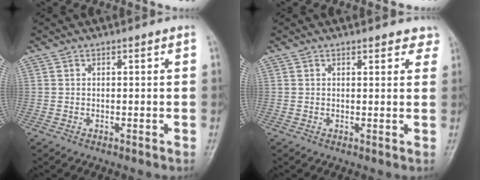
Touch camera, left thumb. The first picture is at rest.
{"total": 4.1, "force": [3.4, 1.7, 1.5], "torque": [0.014, -0.011, 0.029]}